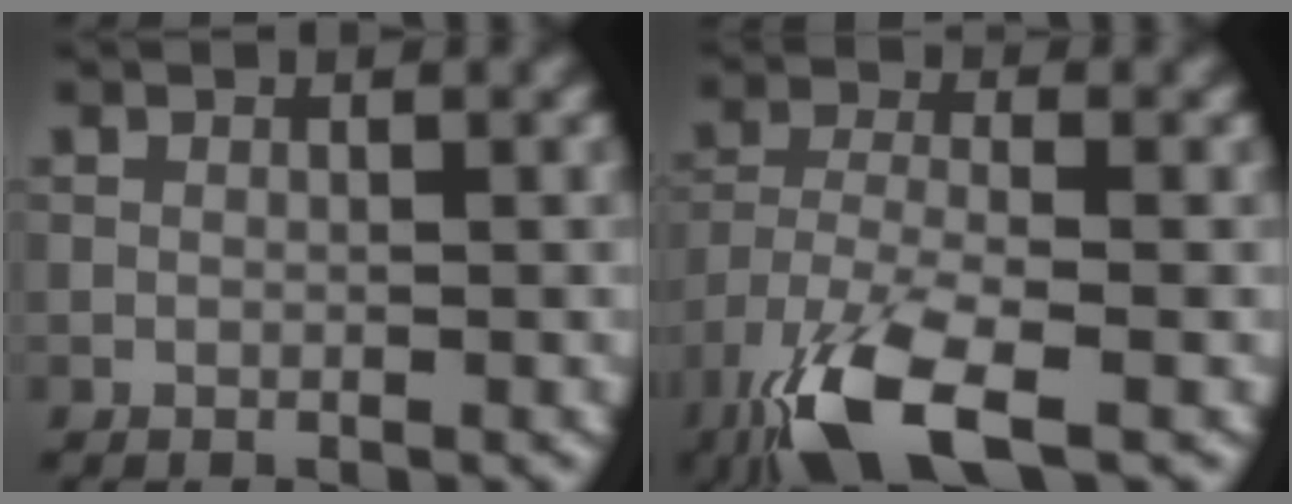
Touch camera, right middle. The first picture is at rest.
{"total": 8.8, "force": [-5.4, 3.0, 6.2], "torque": [-0.136, -0.019, -0.109]}